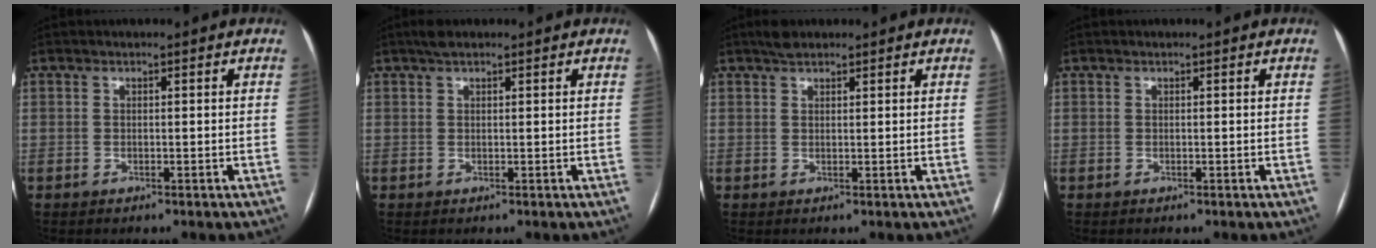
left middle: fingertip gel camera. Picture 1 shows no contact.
{"total": 1.9, "force": [1.3, 0.6, 1.2], "torque": [-0.024, 0.018, 0.022]}
{"total": 2.3, "force": [1.9, 0.9, 1.0], "torque": [-0.018, 0.013, 0.031]}
{"total": 0.0}